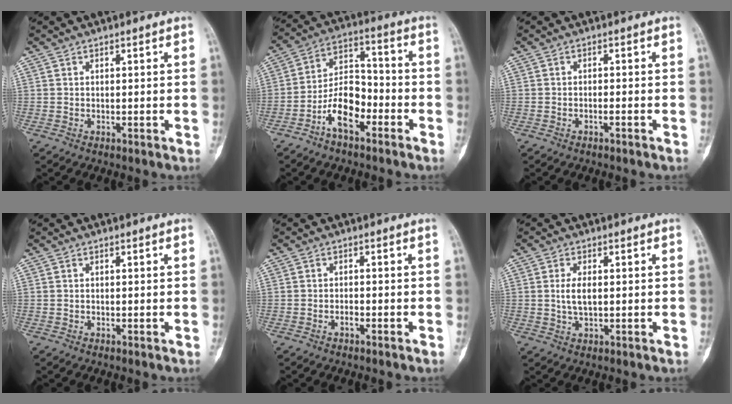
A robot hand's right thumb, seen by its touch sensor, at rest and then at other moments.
{"total": 10.7, "force": [-5.5, 5.4, 7.5], "torque": [-0.125, 0.055, -0.104]}
{"total": 1.0, "force": [-0.7, 0.1, 0.7], "torque": [-0.017, 0.010, -0.011]}
{"total": 0.0}
{"total": 1.4, "force": [-0.9, 0.5, 0.9], "torque": [-0.019, 0.007, -0.017]}
{"total": 3.6, "force": [0.3, 1.7, 3.2], "torque": [-0.061, -0.001, 0.006]}